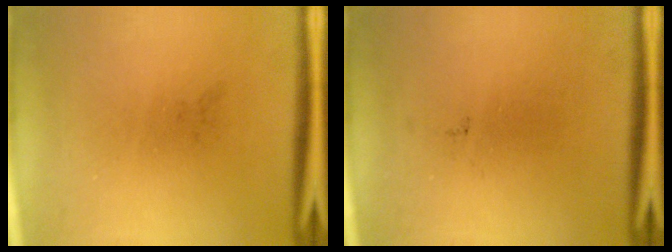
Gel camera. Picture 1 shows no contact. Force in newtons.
{"total": 0.0}